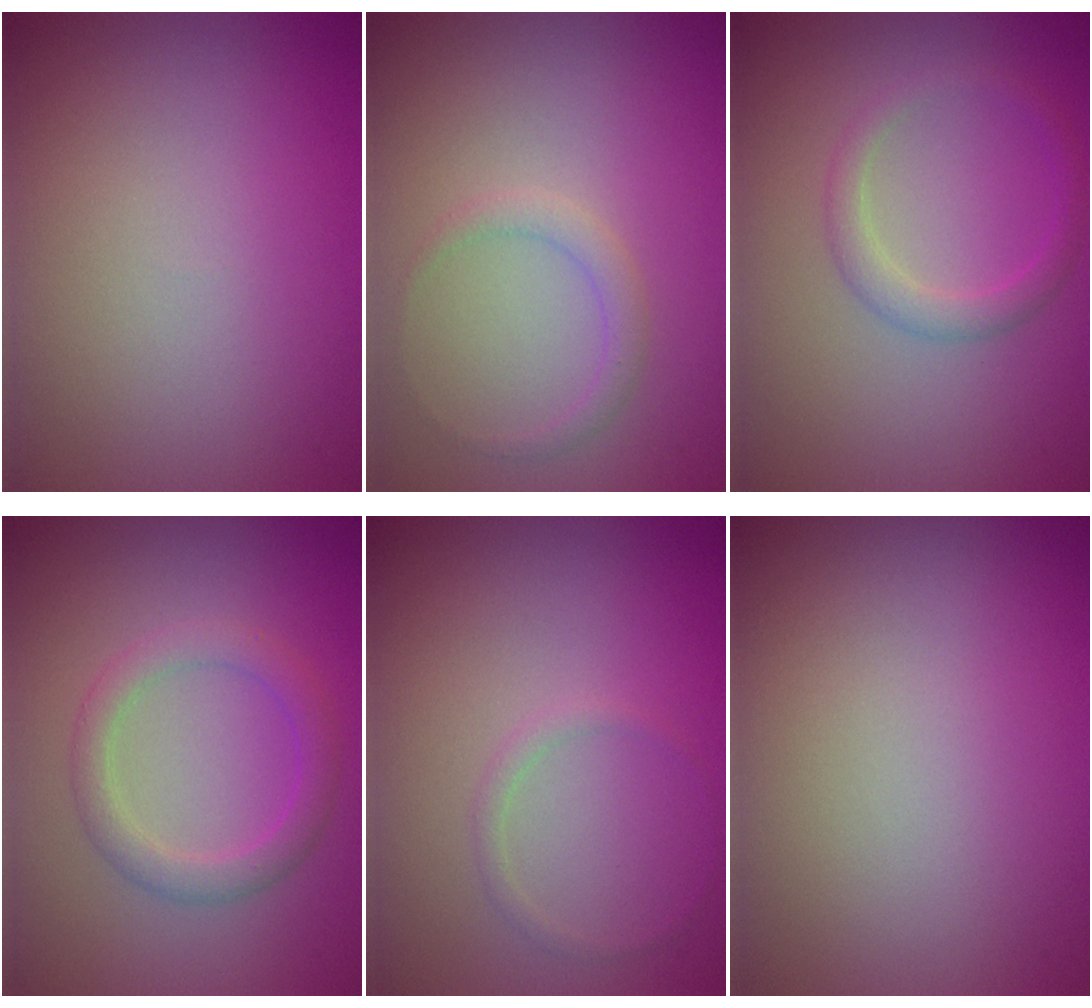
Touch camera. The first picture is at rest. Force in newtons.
{"total": 1.4, "press": 1.4, "slide": 0.1}
{"total": 2.0, "press": 2.0, "slide": 0.2}
{"total": 2.7, "press": 2.7, "slide": 0.1}
{"total": 0.8, "press": 0.8, "slide": 0.1}
{"total": 0.0}